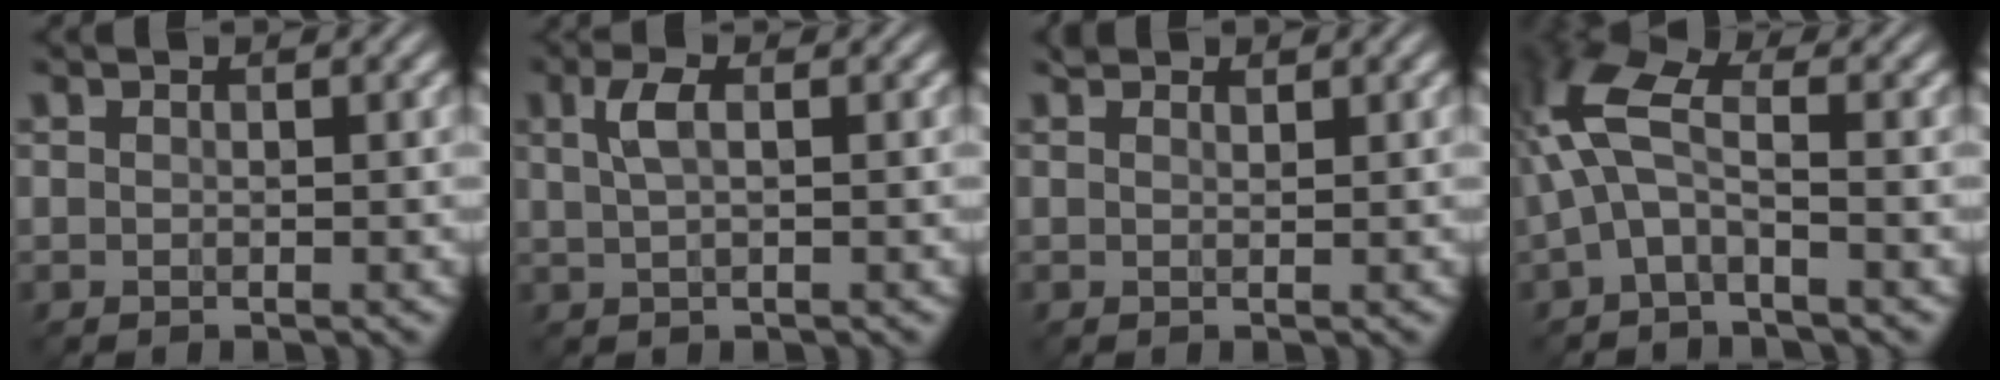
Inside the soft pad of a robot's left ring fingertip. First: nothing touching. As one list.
[{"total": 2.1, "force": [0.7, 0.8, 1.8], "torque": [-0.040, 0.006, 0.013]}, {"total": 0.8, "force": [0.7, 0.2, 0.3], "torque": [-0.008, 0.001, 0.013]}, {"total": 5.1, "force": [-0.4, 2.2, 4.6], "torque": [-0.111, 0.020, -0.022]}]